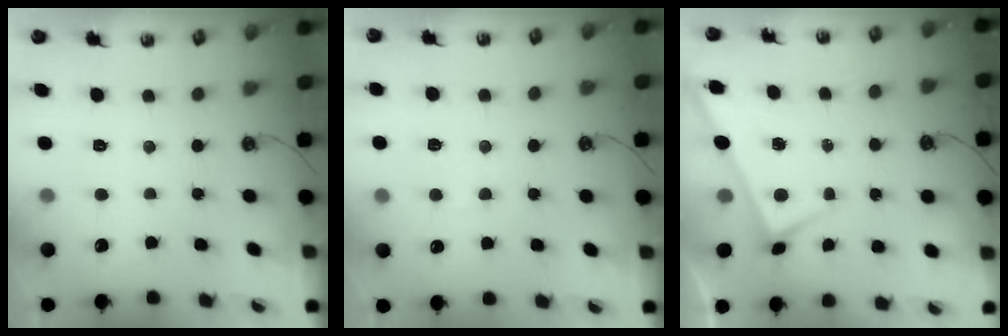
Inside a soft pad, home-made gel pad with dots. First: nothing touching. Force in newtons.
{"total": 1.6, "press": 1.4, "slide": 0.7}
{"total": 3.2, "press": 3.2, "slide": 0.2}